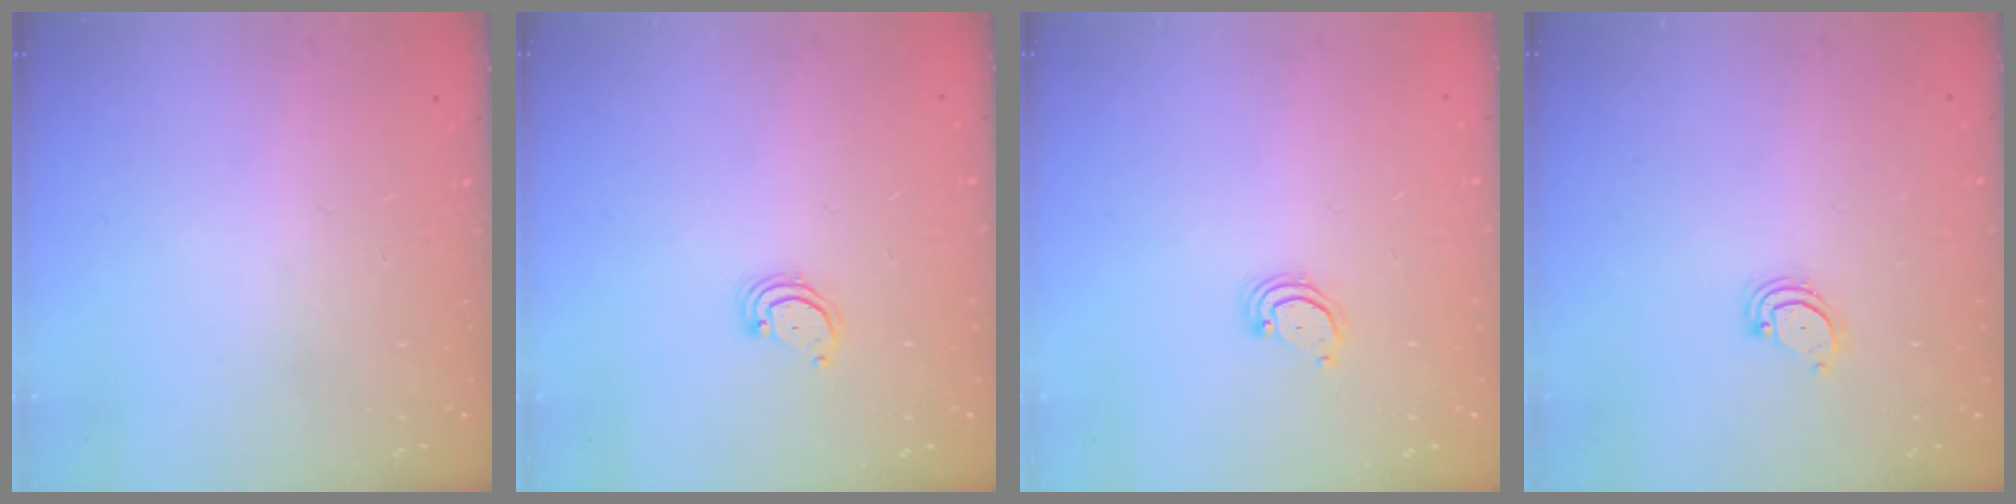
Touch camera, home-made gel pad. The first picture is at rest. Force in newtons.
{"total": 2.3, "press": 2.2, "slide": 0.2}
{"total": 2.3, "press": 2.2, "slide": 0.2}
{"total": 3.0, "press": 3.0, "slide": 0.4}